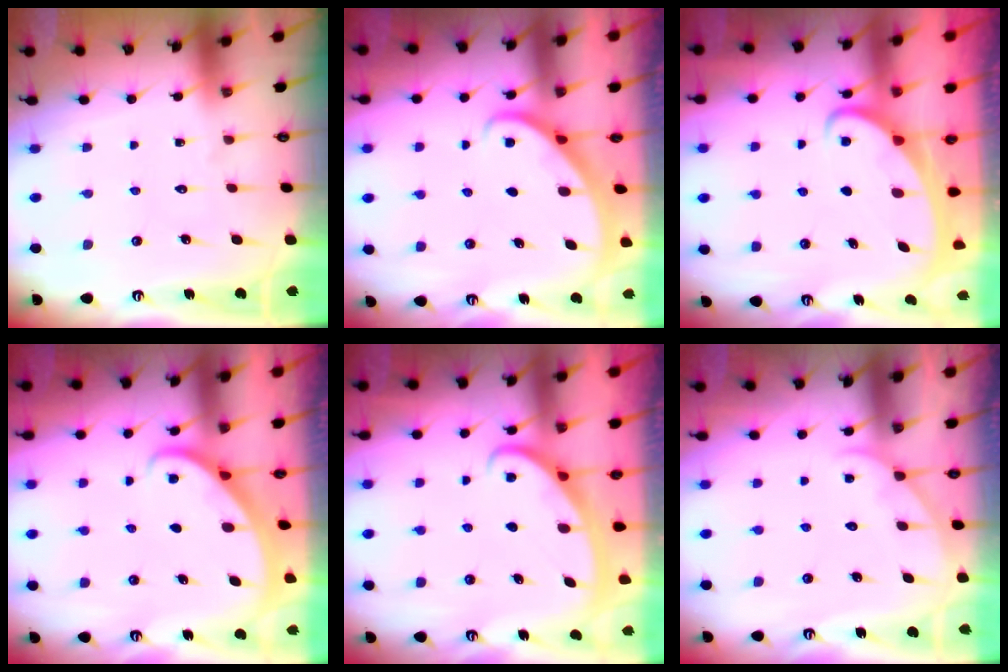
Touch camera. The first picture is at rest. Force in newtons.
{"total": 2.3, "press": 2.3, "slide": 0.2}
{"total": 2.2, "press": 2.1, "slide": 0.3}
{"total": 1.9, "press": 1.9, "slide": 0.2}
{"total": 2.9, "press": 2.9, "slide": 0.3}
{"total": 2.9, "press": 2.9, "slide": 0.3}